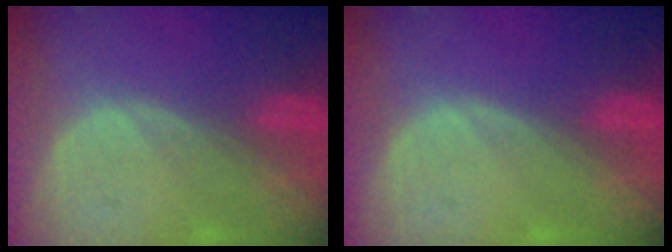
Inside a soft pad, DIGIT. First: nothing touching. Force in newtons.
{"total": 0.0}